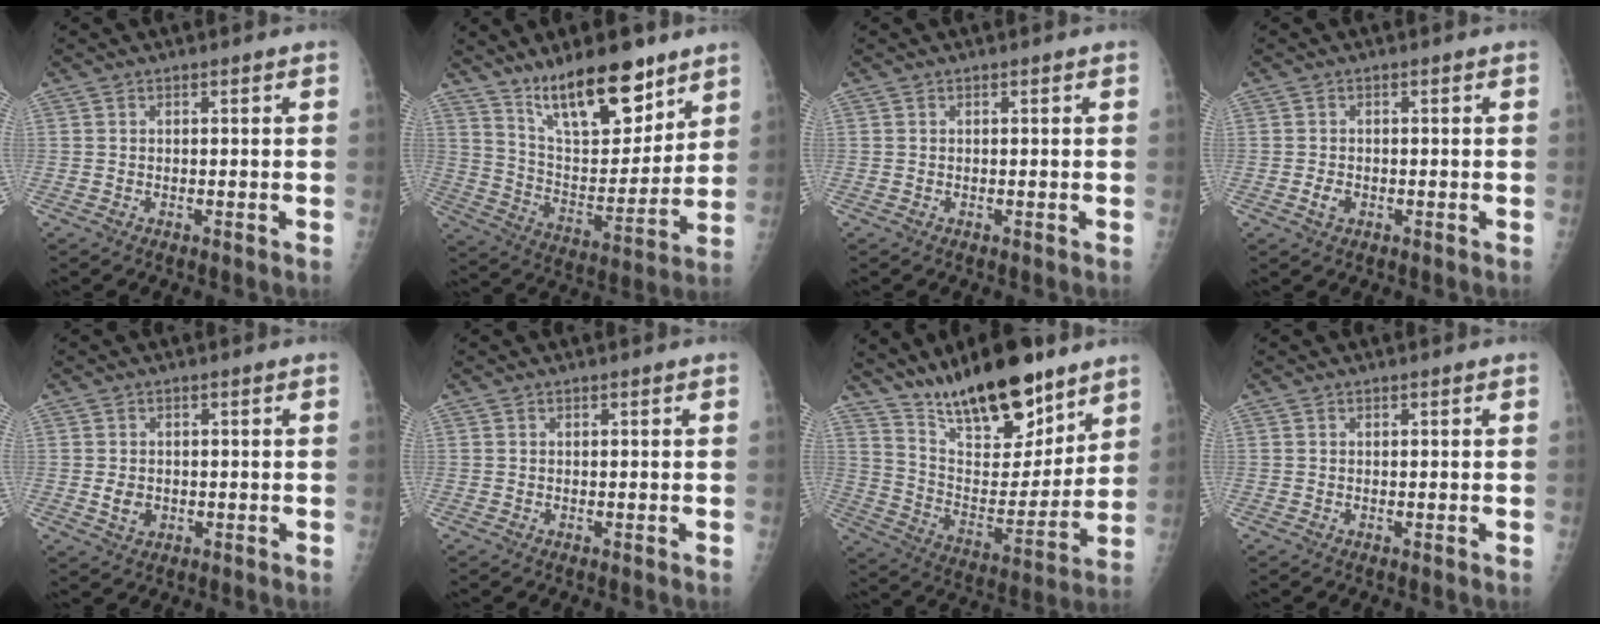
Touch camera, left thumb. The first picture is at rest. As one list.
[{"total": 18.7, "force": [12.8, 7.0, 11.7], "torque": [-0.143, -0.082, 0.224]}, {"total": 0.0}, {"total": 2.0, "force": [-0.7, 1.5, 1.2], "torque": [-0.019, 0.002, -0.011]}, {"total": 3.0, "force": [-0.4, 2.4, 1.8], "torque": [-0.024, 0.000, -0.001]}, {"total": 0.0}, {"total": 21.4, "force": [15.8, 7.6, 12.3], "torque": [-0.155, -0.088, 0.270]}, {"total": 0.0}]